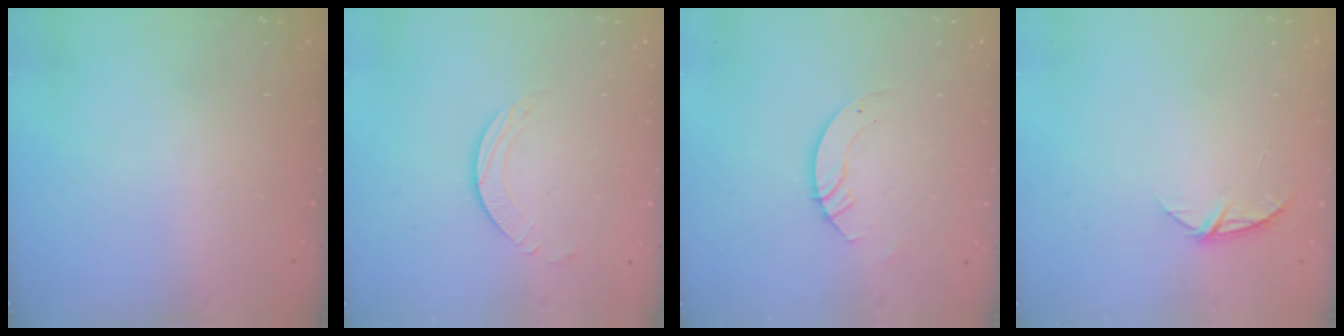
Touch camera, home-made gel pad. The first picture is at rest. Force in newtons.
{"total": 2.0, "press": 1.9, "slide": 0.3}
{"total": 3.5, "press": 3.5, "slide": 0.4}
{"total": 5.4, "press": 5.4, "slide": 0.6}